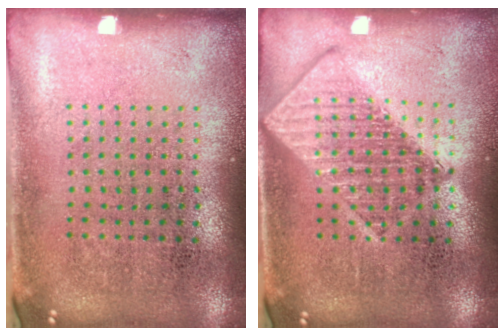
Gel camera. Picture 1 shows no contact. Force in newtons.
{"total": 2.8, "press": 2.8, "slide": 0.4}